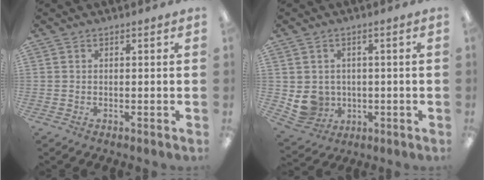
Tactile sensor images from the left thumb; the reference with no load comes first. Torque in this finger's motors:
{"motor_torque": [-0.29, 0.53, 0.37, -0.36, 0.03]}